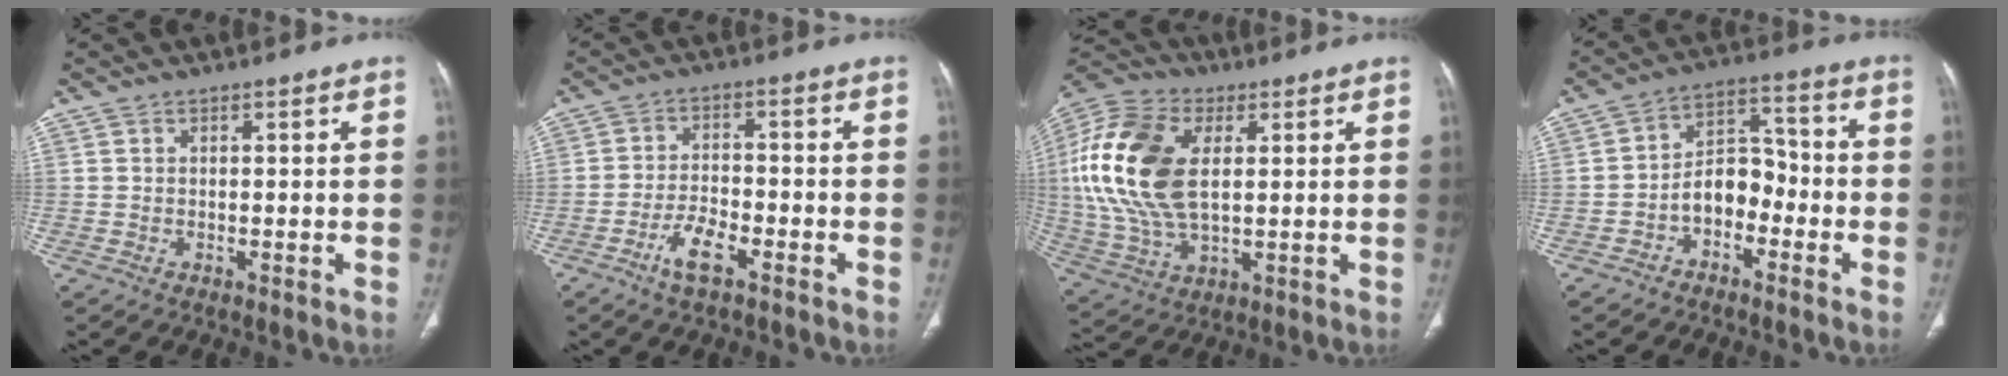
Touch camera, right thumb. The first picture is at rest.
{"total": 5.9, "force": [-3.6, 2.0, 4.2], "torque": [-0.082, 0.019, -0.065]}
{"total": 20.1, "force": [3.3, 11.8, 15.9], "torque": [-0.336, -0.002, 0.058]}
{"total": 8.0, "force": [-3.2, 5.4, 4.9], "torque": [-0.055, 0.048, -0.065]}